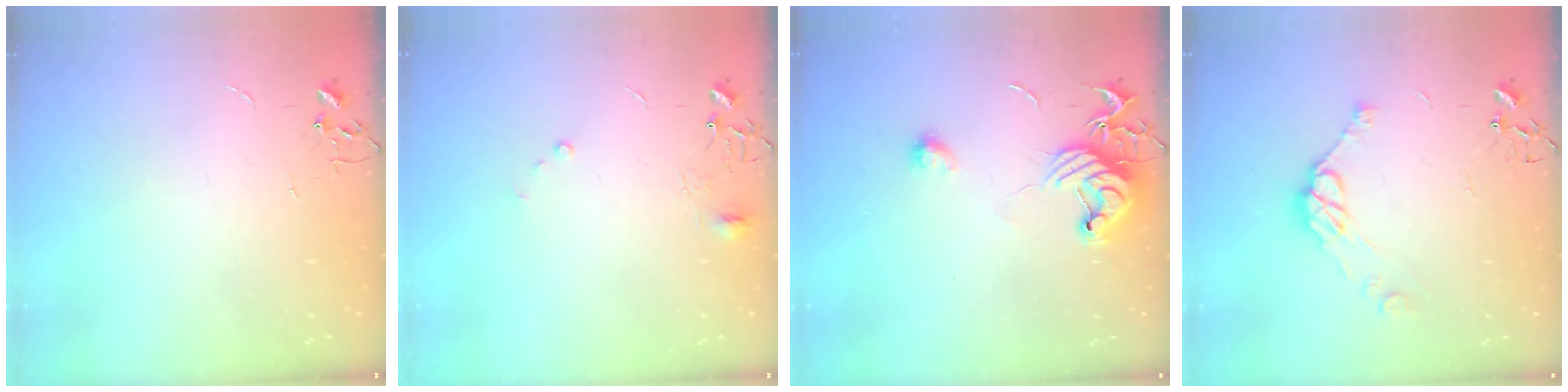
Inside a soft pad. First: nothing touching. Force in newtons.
{"total": 7.3, "press": 7.3, "slide": 0.6}
{"total": 12.1, "press": 12.1, "slide": 0.4}
{"total": 10.1, "press": 10.0, "slide": 0.7}